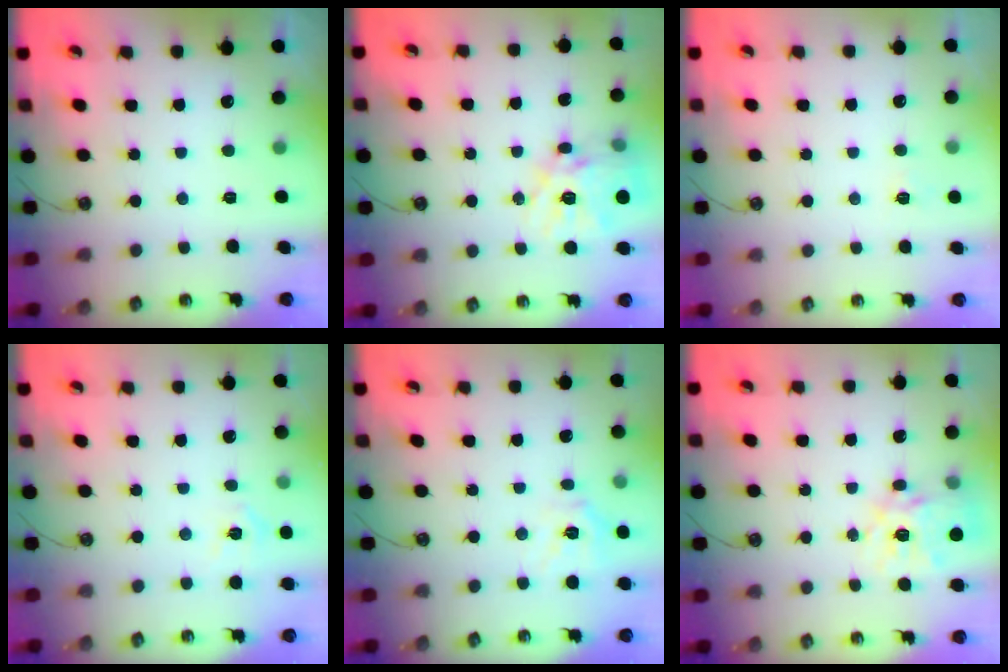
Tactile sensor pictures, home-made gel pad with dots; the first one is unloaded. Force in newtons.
{"total": 16.0, "press": 16.0, "slide": 1.4}
{"total": 3.1, "press": 3.1, "slide": 0.4}
{"total": 7.3, "press": 7.3, "slide": 0.7}
{"total": 11.1, "press": 11.0, "slide": 1.5}
{"total": 15.5, "press": 15.4, "slide": 1.4}